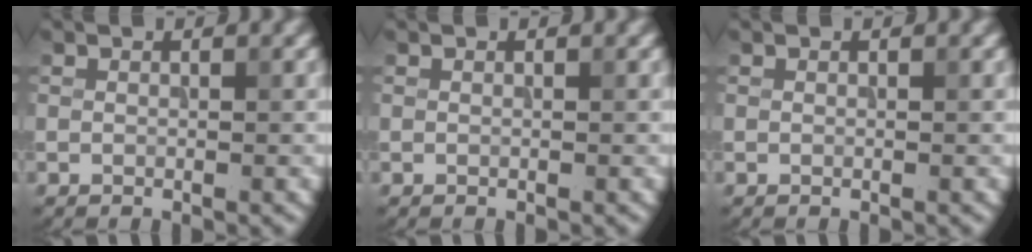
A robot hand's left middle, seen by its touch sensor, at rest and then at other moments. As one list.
[{"total": 0.0}, {"total": 0.0}]